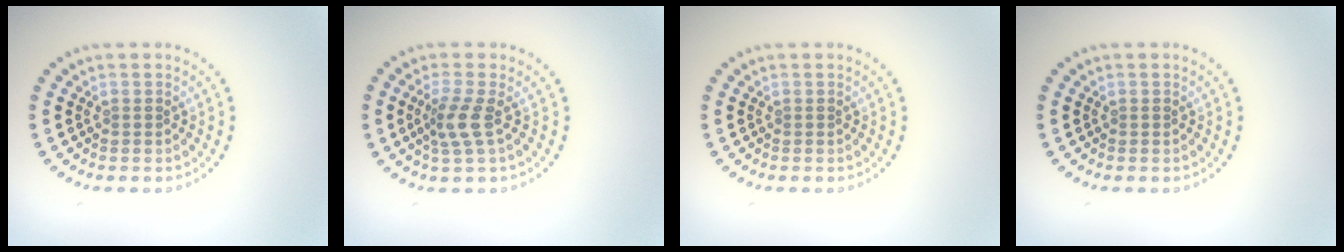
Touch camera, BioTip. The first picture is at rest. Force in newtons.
{"total": 2.4, "press": 1.8, "slide": 1.5}
{"total": 0.0}
{"total": 0.0}